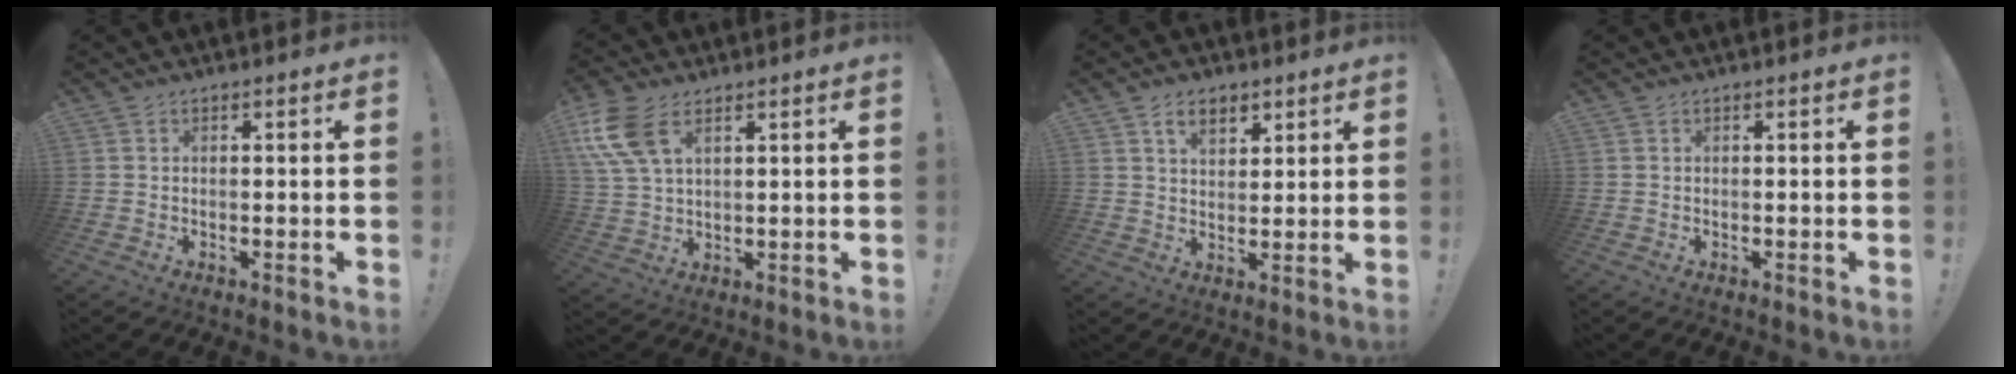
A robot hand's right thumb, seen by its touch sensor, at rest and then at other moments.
{"total": 11.0, "force": [5.2, 5.9, 7.7], "torque": [-0.167, -0.012, 0.101]}
{"total": 6.4, "force": [3.8, 3.8, 3.5], "torque": [-0.056, -0.008, 0.069]}
{"total": 0.0}